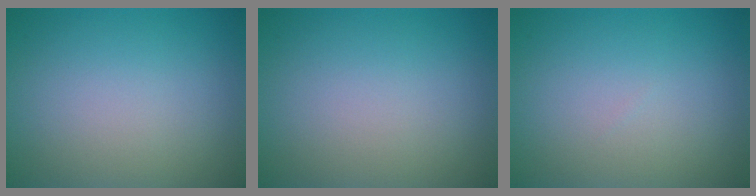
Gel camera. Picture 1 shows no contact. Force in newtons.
{"total": 0.0}
{"total": 0.0}